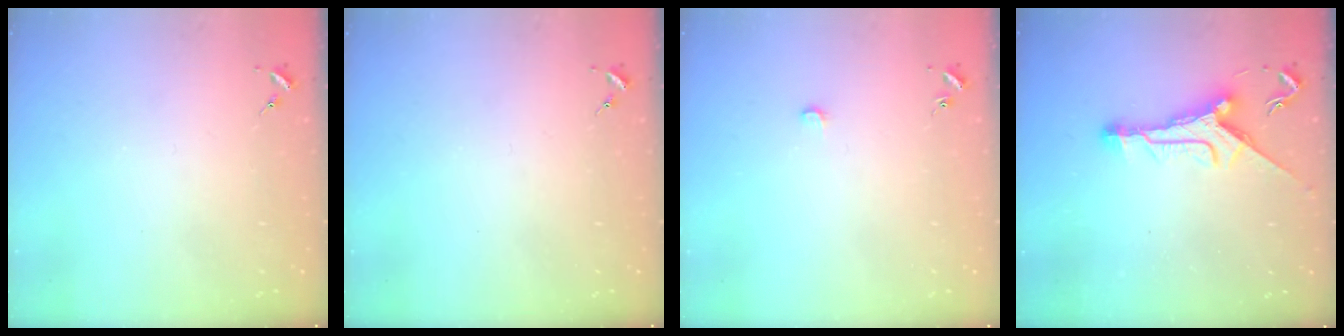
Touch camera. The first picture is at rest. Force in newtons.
{"total": 0.0}
{"total": 3.8, "press": 3.8, "slide": 0.4}
{"total": 10.9, "press": 10.9, "slide": 0.7}